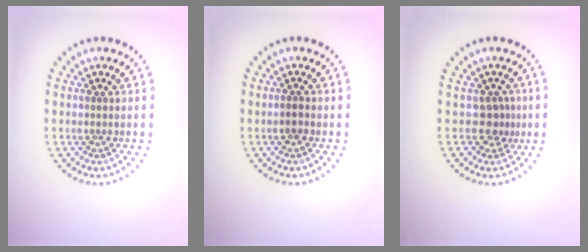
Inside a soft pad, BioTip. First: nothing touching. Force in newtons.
{"total": 0.9, "press": 0.8, "slide": 0.4}
{"total": 1.7, "press": 1.3, "slide": 1.2}